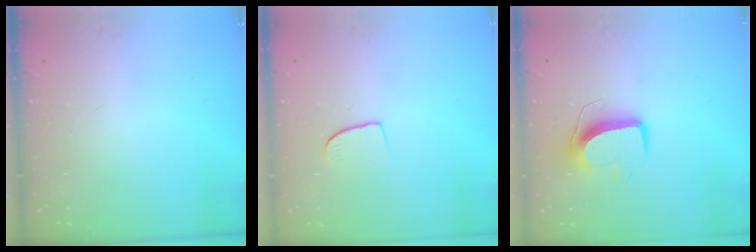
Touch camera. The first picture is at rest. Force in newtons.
{"total": 6.8, "press": 6.7, "slide": 0.5}
{"total": 10.3, "press": 10.3, "slide": 0.7}